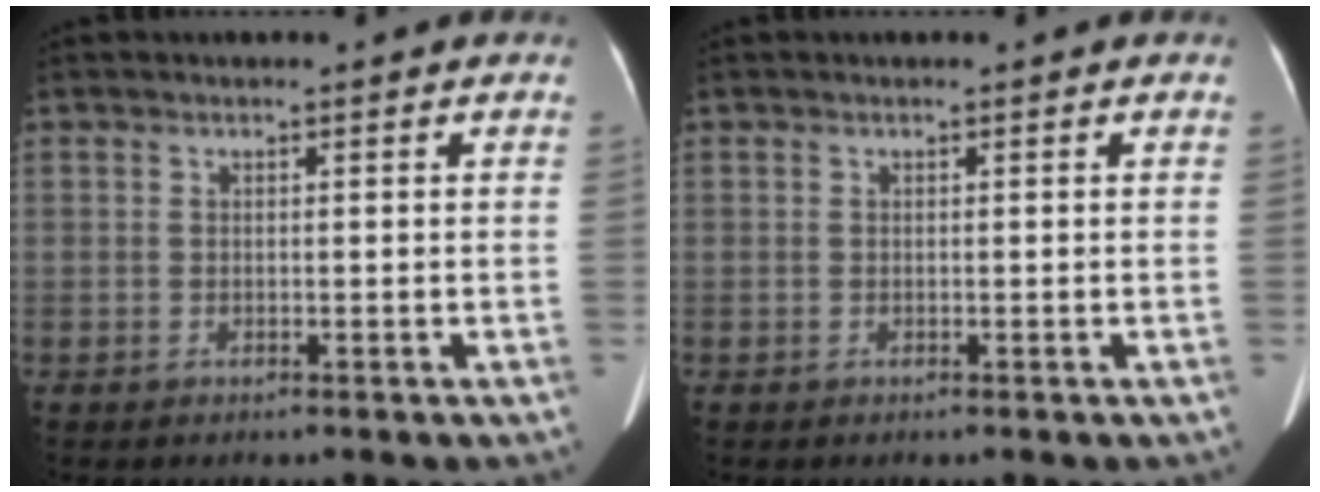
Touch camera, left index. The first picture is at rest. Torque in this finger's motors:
{"motor_torque": [0.02, 0.05, 0.00, 0.01]}